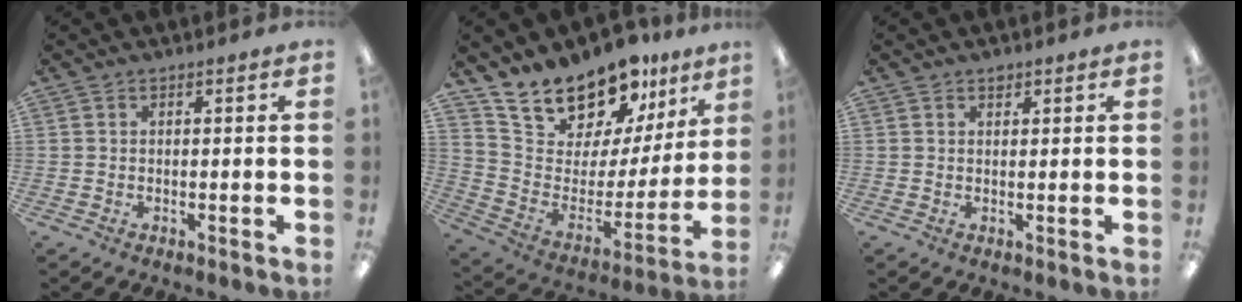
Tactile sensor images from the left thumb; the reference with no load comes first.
{"total": 16.9, "force": [15.8, 5.5, 2.6], "torque": [-0.079, -0.140, 0.287]}
{"total": 1.2, "force": [1.0, 0.6, 0.3], "torque": [0.002, -0.002, 0.017]}